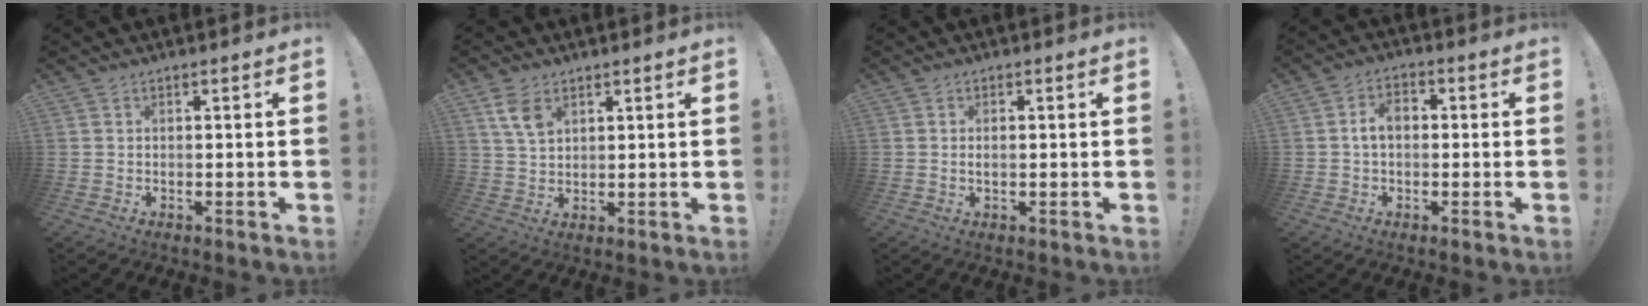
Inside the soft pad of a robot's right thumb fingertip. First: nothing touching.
{"total": 6.2, "force": [3.3, 3.5, 3.9], "torque": [-0.067, -0.013, 0.063]}
{"total": 1.1, "force": [0.0, 0.4, 1.1], "torque": [-0.023, 0.003, 0.000]}
{"total": 5.4, "force": [0.2, 3.3, 4.3], "torque": [-0.065, 0.009, 0.002]}